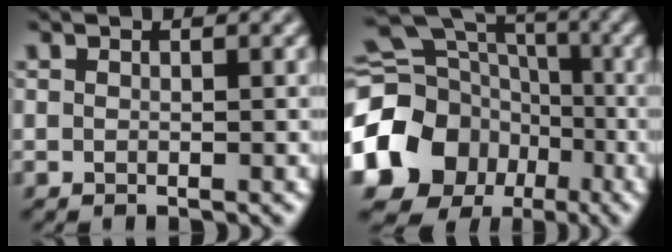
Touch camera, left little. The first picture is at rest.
{"total": 15.7, "force": [-5.0, 13.5, 6.4], "torque": [-0.153, -0.016, -0.107]}